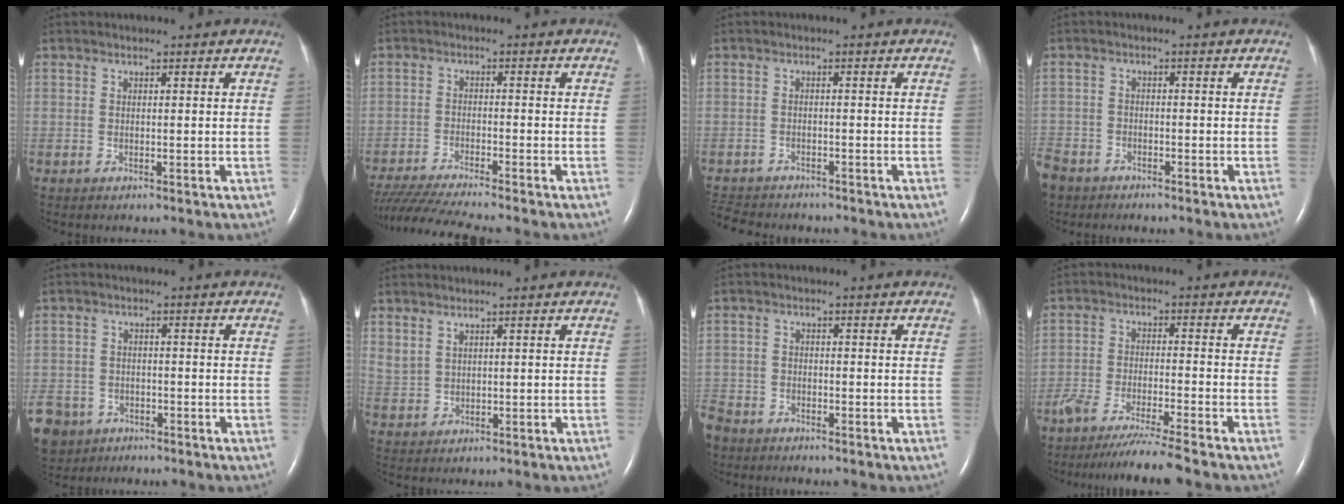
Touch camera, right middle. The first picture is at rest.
{"total": 11.3, "force": [-10.1, -0.9, 4.9], "torque": [-0.078, -0.028, -0.169]}
{"total": 7.5, "force": [-6.8, 2.1, 2.3], "torque": [-0.044, -0.009, -0.101]}
{"total": 7.1, "force": [-5.2, 4.4, 1.7], "torque": [-0.058, -0.010, -0.102]}
{"total": 13.3, "force": [-7.4, 10.2, 4.1], "torque": [-0.148, -0.009, -0.118]}
{"total": 1.9, "force": [1.5, 0.9, 0.8], "torque": [-0.021, 0.004, 0.040]}
{"total": 5.5, "force": [-4.7, 2.7, 0.8], "torque": [-0.021, -0.006, -0.094]}
{"total": 9.3, "force": [-8.0, -1.1, 4.6], "torque": [-0.069, -0.033, -0.136]}